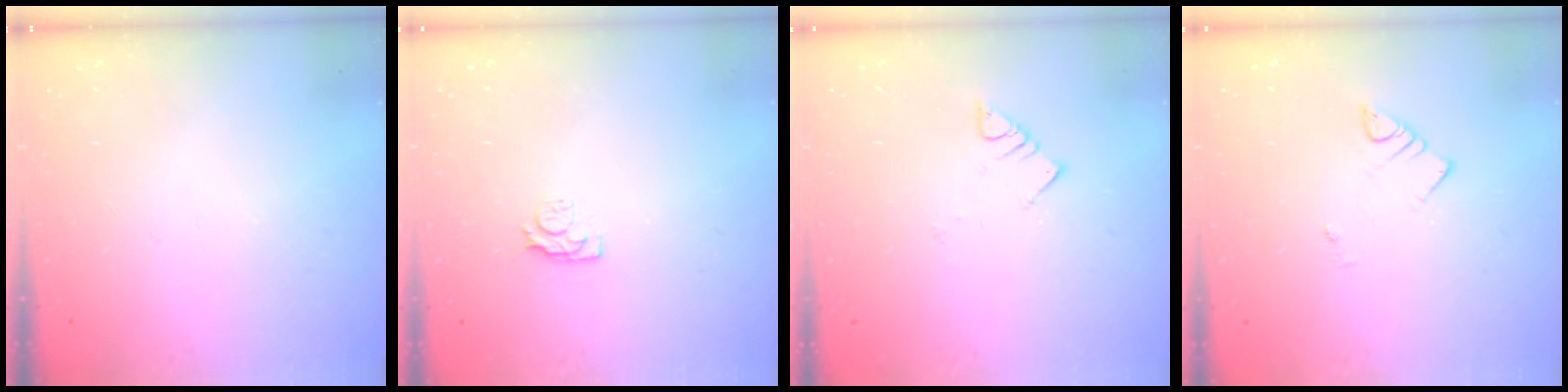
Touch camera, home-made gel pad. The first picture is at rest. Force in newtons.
{"total": 3.9, "press": 3.9, "slide": 0.5}
{"total": 3.9, "press": 3.8, "slide": 0.4}
{"total": 2.5, "press": 2.5, "slide": 0.2}